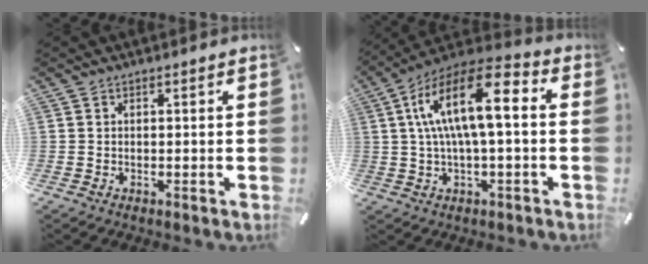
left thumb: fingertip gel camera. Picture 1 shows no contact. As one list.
[{"total": 16.1, "force": [3.0, 6.3, 14.5], "torque": [-0.272, -0.007, 0.046]}]